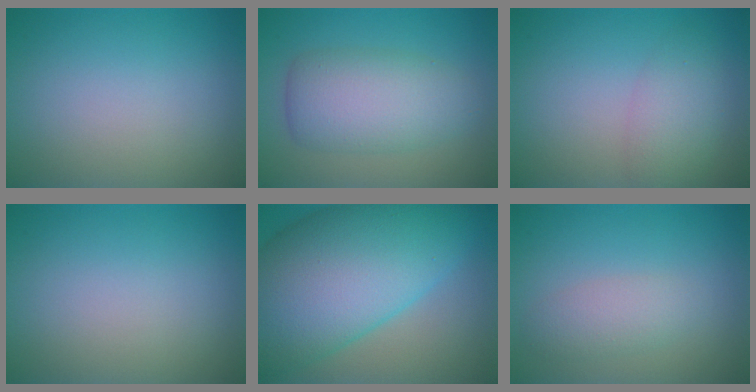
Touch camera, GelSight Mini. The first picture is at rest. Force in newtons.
{"total": 5.8, "press": 5.8, "slide": 0.0}
{"total": 3.0, "press": 3.0, "slide": 0.1}
{"total": 0.0}
{"total": 15.1, "press": 15.1, "slide": 0.4}
{"total": 2.3, "press": 2.3, "slide": 0.1}